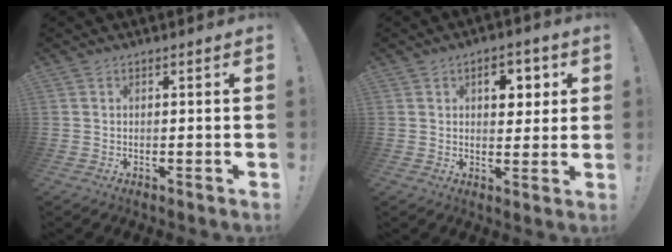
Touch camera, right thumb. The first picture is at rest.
{"total": 6.8, "force": [2.3, 4.7, 4.4], "torque": [-0.044, -0.004, 0.033]}